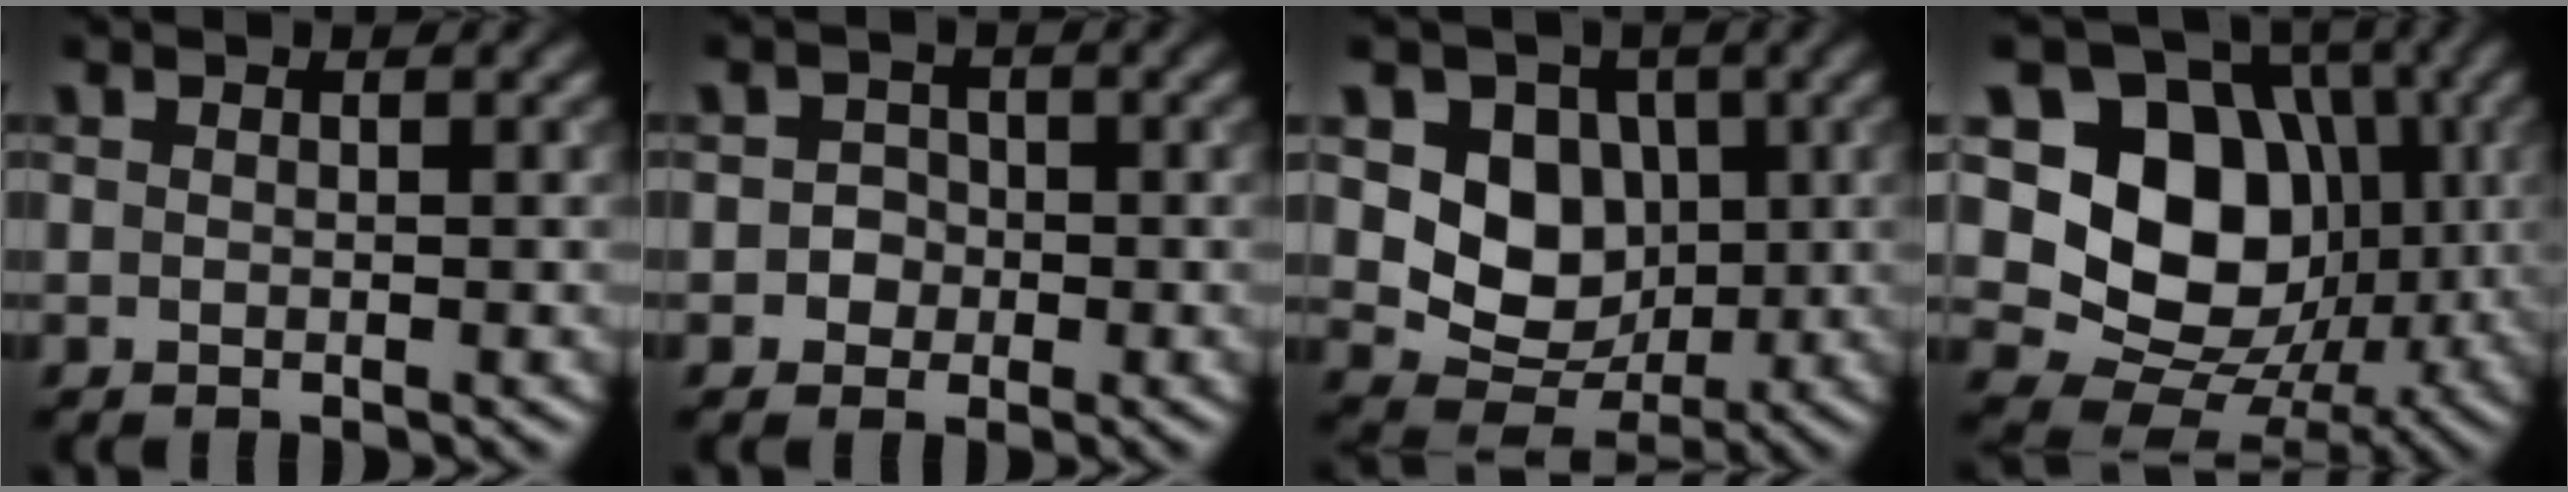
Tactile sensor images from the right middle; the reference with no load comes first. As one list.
[{"total": 1.7, "force": [-0.3, 1.7, 0.3], "torque": [0.021, 0.000, -0.013]}, {"total": 6.5, "force": [1.0, 5.3, 3.6], "torque": [-0.054, -0.007, 0.009]}, {"total": 12.0, "force": [0.9, 9.5, 7.3], "torque": [-0.107, -0.007, 0.003]}]